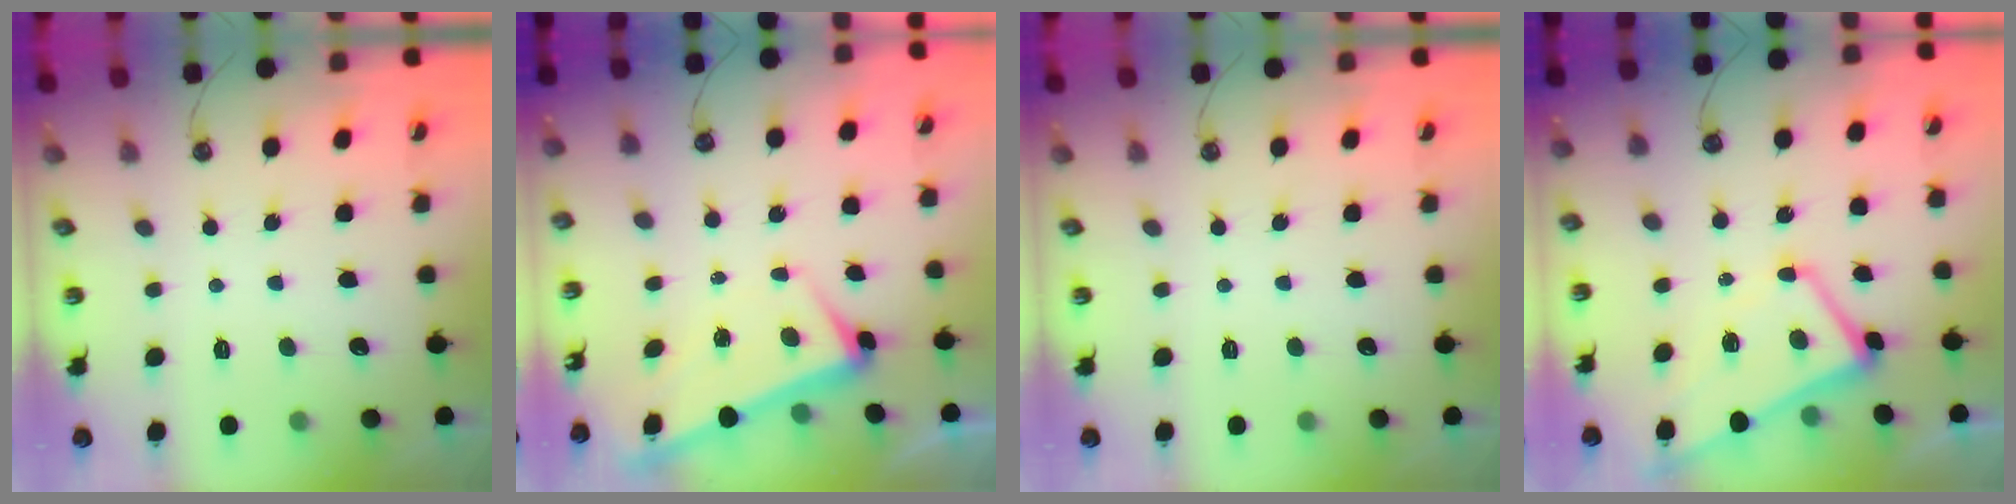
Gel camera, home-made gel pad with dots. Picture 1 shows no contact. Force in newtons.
{"total": 3.1, "press": 3.0, "slide": 0.8}
{"total": 0.0}
{"total": 1.3, "press": 1.1, "slide": 0.7}